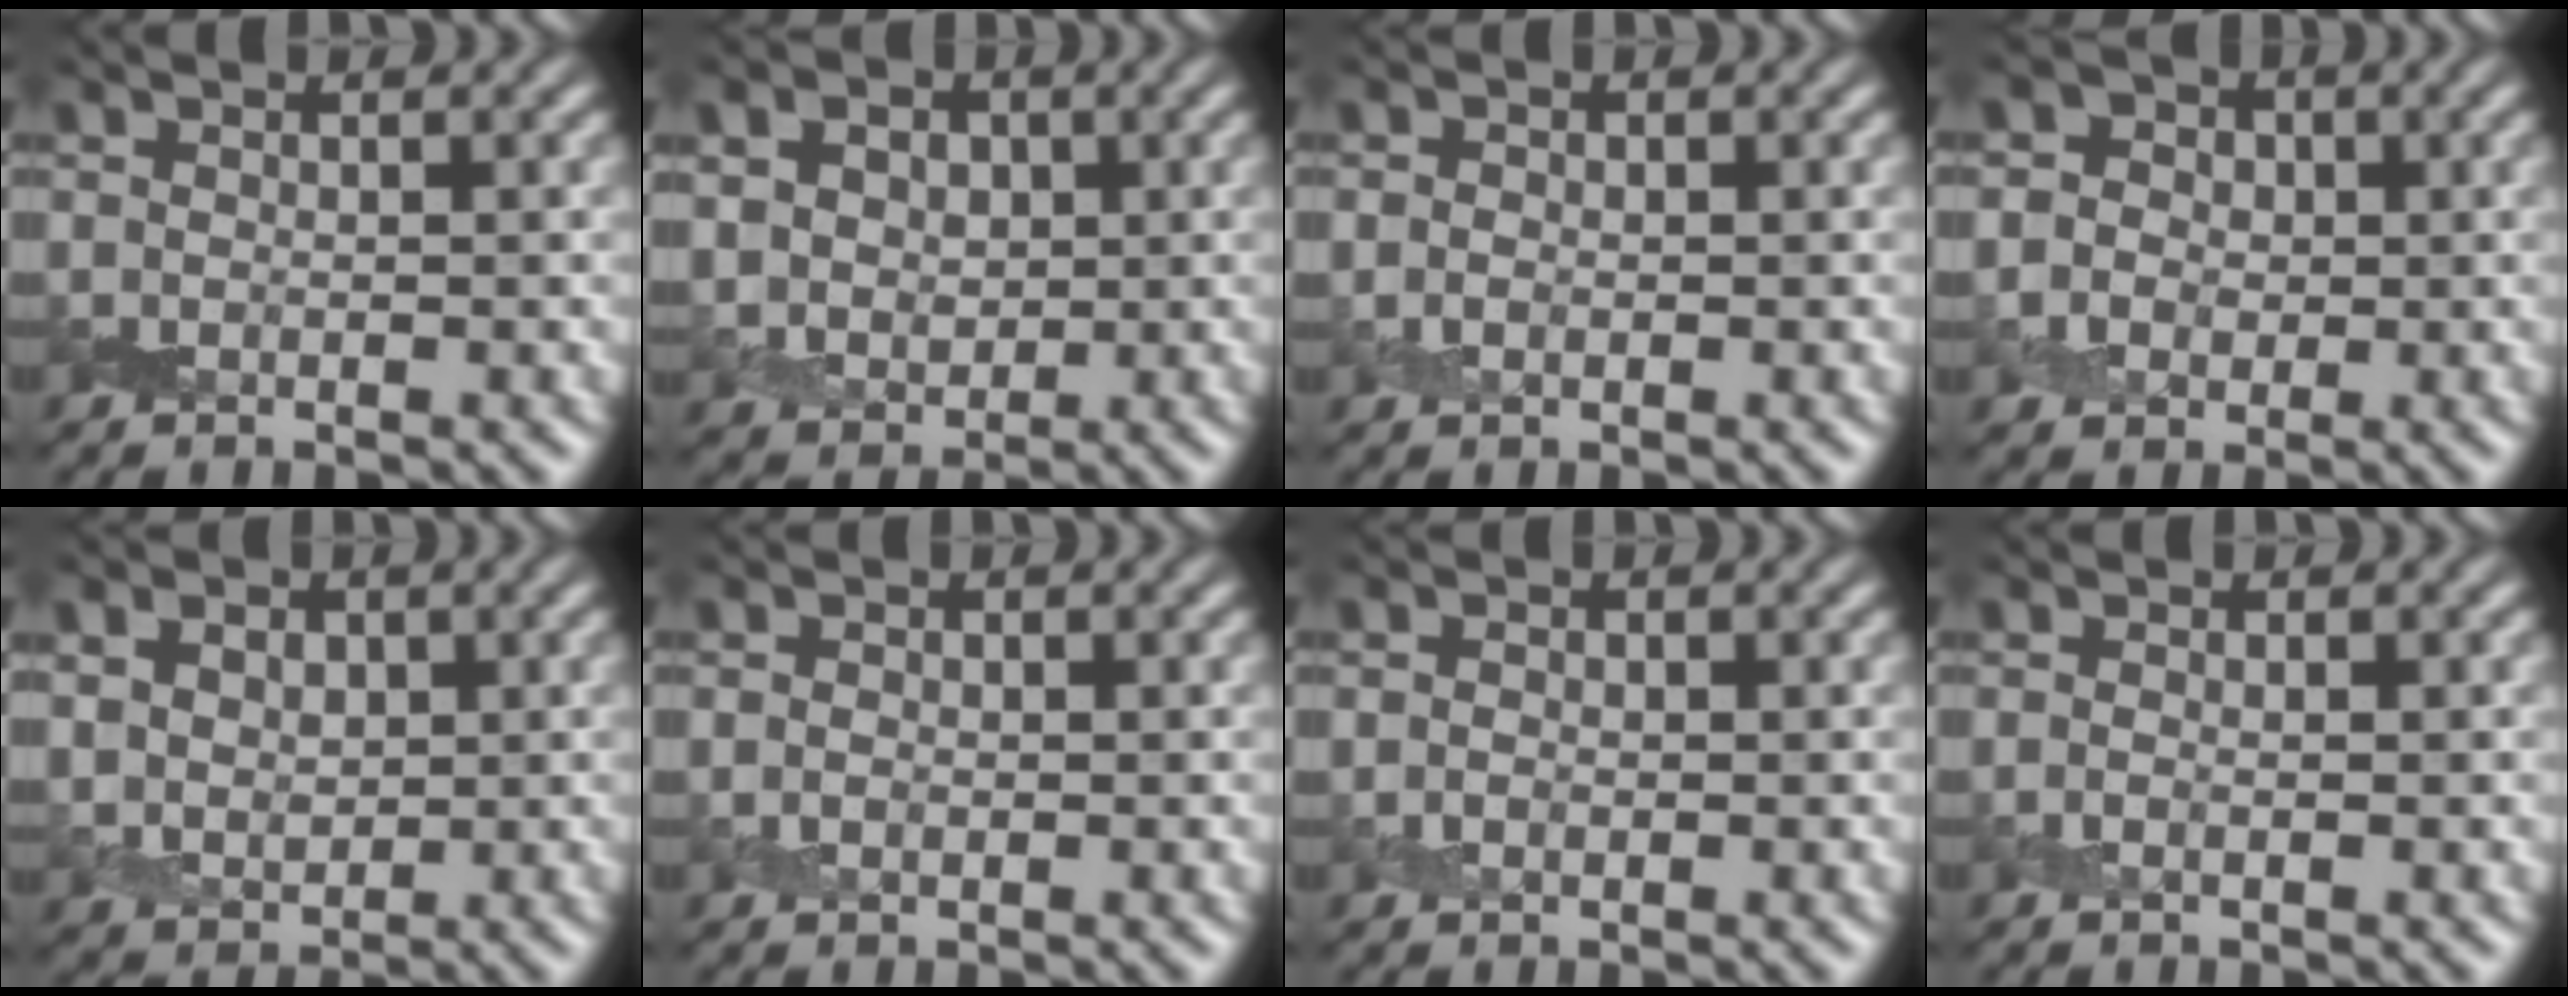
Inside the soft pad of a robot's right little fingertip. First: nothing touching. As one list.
[{"total": 7.2, "force": [2.4, 5.8, 3.7], "torque": [-0.083, 0.019, 0.028]}, {"total": 1.2, "force": [-0.2, 1.1, 0.6], "torque": [-0.012, -0.003, -0.005]}, {"total": 5.4, "force": [0.8, 5.0, 2.0], "torque": [-0.019, 0.029, -0.013]}, {"total": 5.7, "force": [2.1, 4.4, 3.0], "torque": [-0.077, 0.015, 0.031]}, {"total": 1.0, "force": [-0.2, 0.8, 0.6], "torque": [-0.012, -0.001, -0.006]}, {"total": 1.0, "force": [-0.3, 0.8, 0.5], "torque": [-0.009, -0.002, -0.008]}, {"total": 0.6, "force": [-0.2, 0.2, 0.5], "torque": [-0.013, -0.003, -0.006]}]